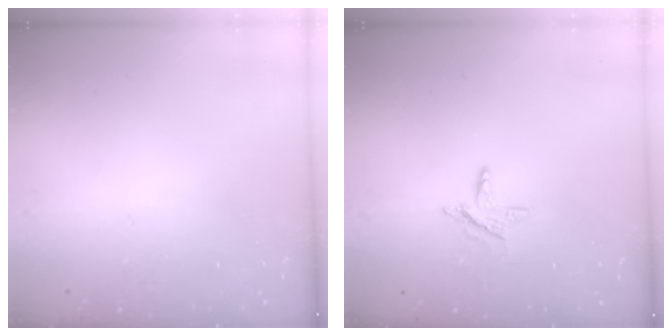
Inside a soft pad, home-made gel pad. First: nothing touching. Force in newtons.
{"total": 5.9, "press": 5.9, "slide": 0.5}